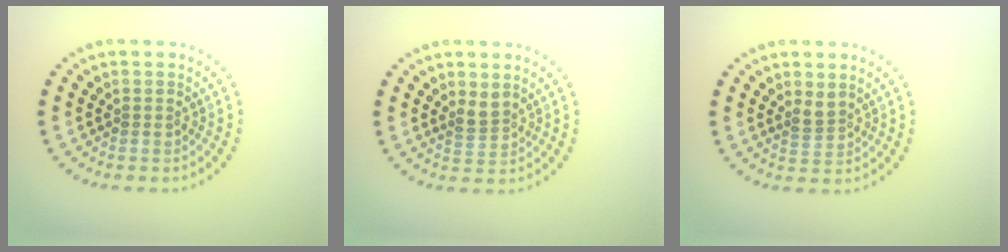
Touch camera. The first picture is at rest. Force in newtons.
{"total": 1.7, "press": 1.3, "slide": 1.0}
{"total": 1.4, "press": 1.1, "slide": 0.9}